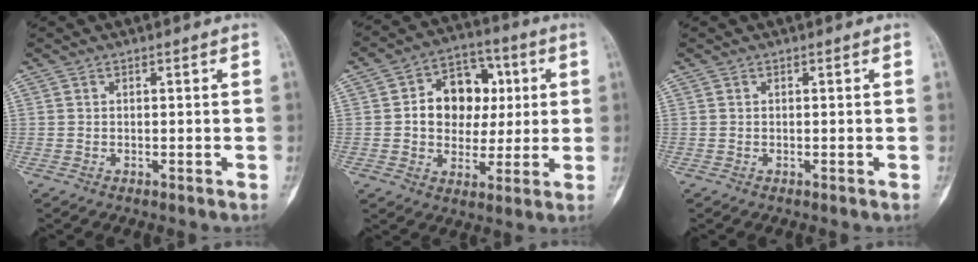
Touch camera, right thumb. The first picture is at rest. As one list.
[{"total": 13.3, "force": [1.9, 10.4, 8.1], "torque": [-0.071, 0.014, 0.028]}, {"total": 0.0}]